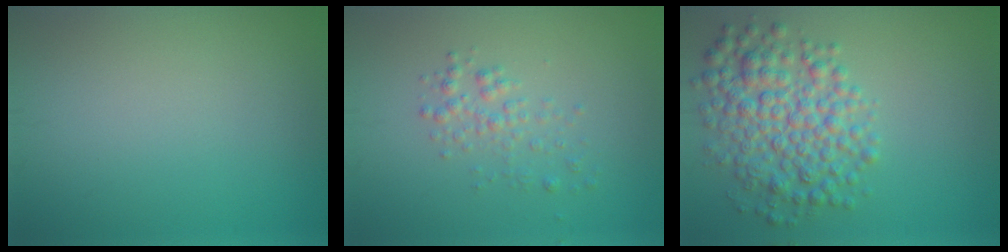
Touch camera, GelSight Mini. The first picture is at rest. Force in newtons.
{"total": 1.8, "press": 1.8, "slide": 0.1}
{"total": 6.2, "press": 6.2, "slide": 0.0}